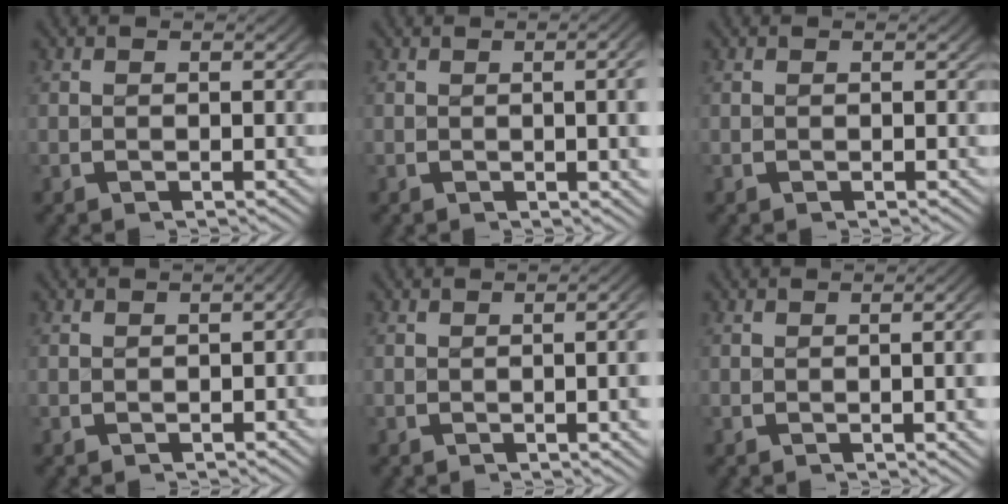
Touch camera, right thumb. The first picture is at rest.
{"total": 4.6, "force": [0.3, 1.5, 4.3], "torque": [-0.036, 0.012, -0.003]}
{"total": 0.0}
{"total": 1.4, "force": [-0.4, 0.7, 1.1], "torque": [-0.014, 0.001, -0.008]}
{"total": 4.0, "force": [-0.2, 1.2, 3.8], "torque": [-0.035, 0.011, -0.010]}
{"total": 2.5, "force": [-0.3, 0.4, 2.4], "torque": [-0.028, 0.006, -0.005]}